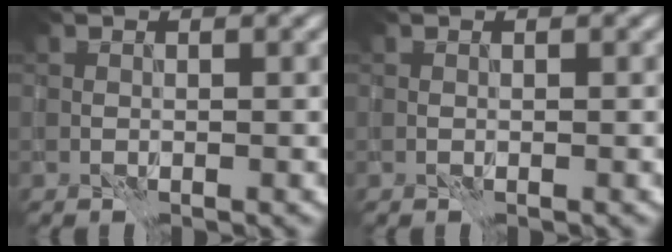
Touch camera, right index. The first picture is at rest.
{"total": 0.0}